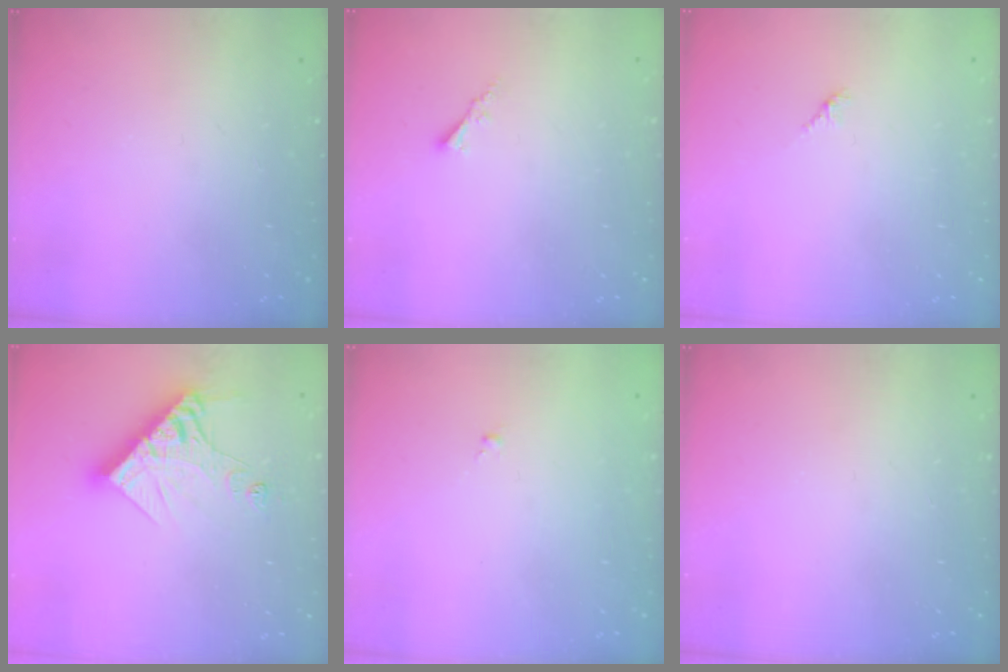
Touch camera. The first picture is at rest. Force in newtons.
{"total": 1.7, "press": 1.6, "slide": 0.5}
{"total": 1.7, "press": 1.6, "slide": 0.5}
{"total": 13.3, "press": 13.2, "slide": 1.7}
{"total": 0.0}
{"total": 0.0}